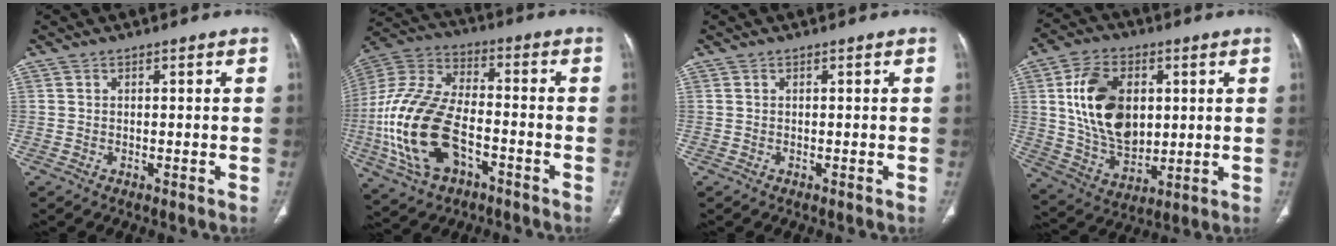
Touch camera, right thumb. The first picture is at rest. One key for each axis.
{"total": 21.2, "fx": -6.3, "fy": 11.9, "fz": 16.3, "tx": -0.349, "ty": 0.023, "tz": -0.112}
{"total": 0.0}
{"total": 17.4, "fx": 3.4, "fy": 11.5, "fz": 12.6, "tx": -0.194, "ty": -0.013, "tz": 0.071}